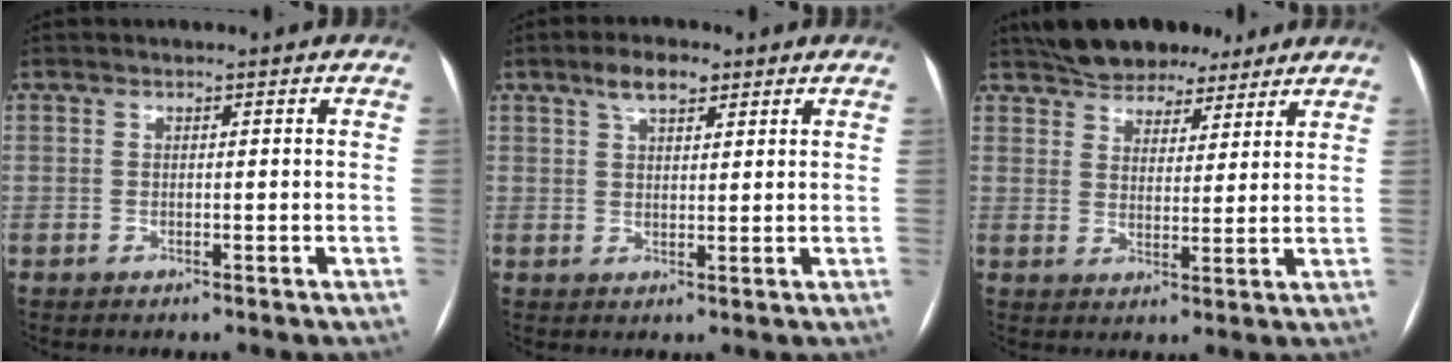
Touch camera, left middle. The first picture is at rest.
{"total": 5.1, "force": [3.3, 2.3, 3.2], "torque": [-0.062, 0.013, 0.058]}
{"total": 11.7, "force": [9.6, 5.5, 4.0], "torque": [-0.064, 0.029, 0.149]}